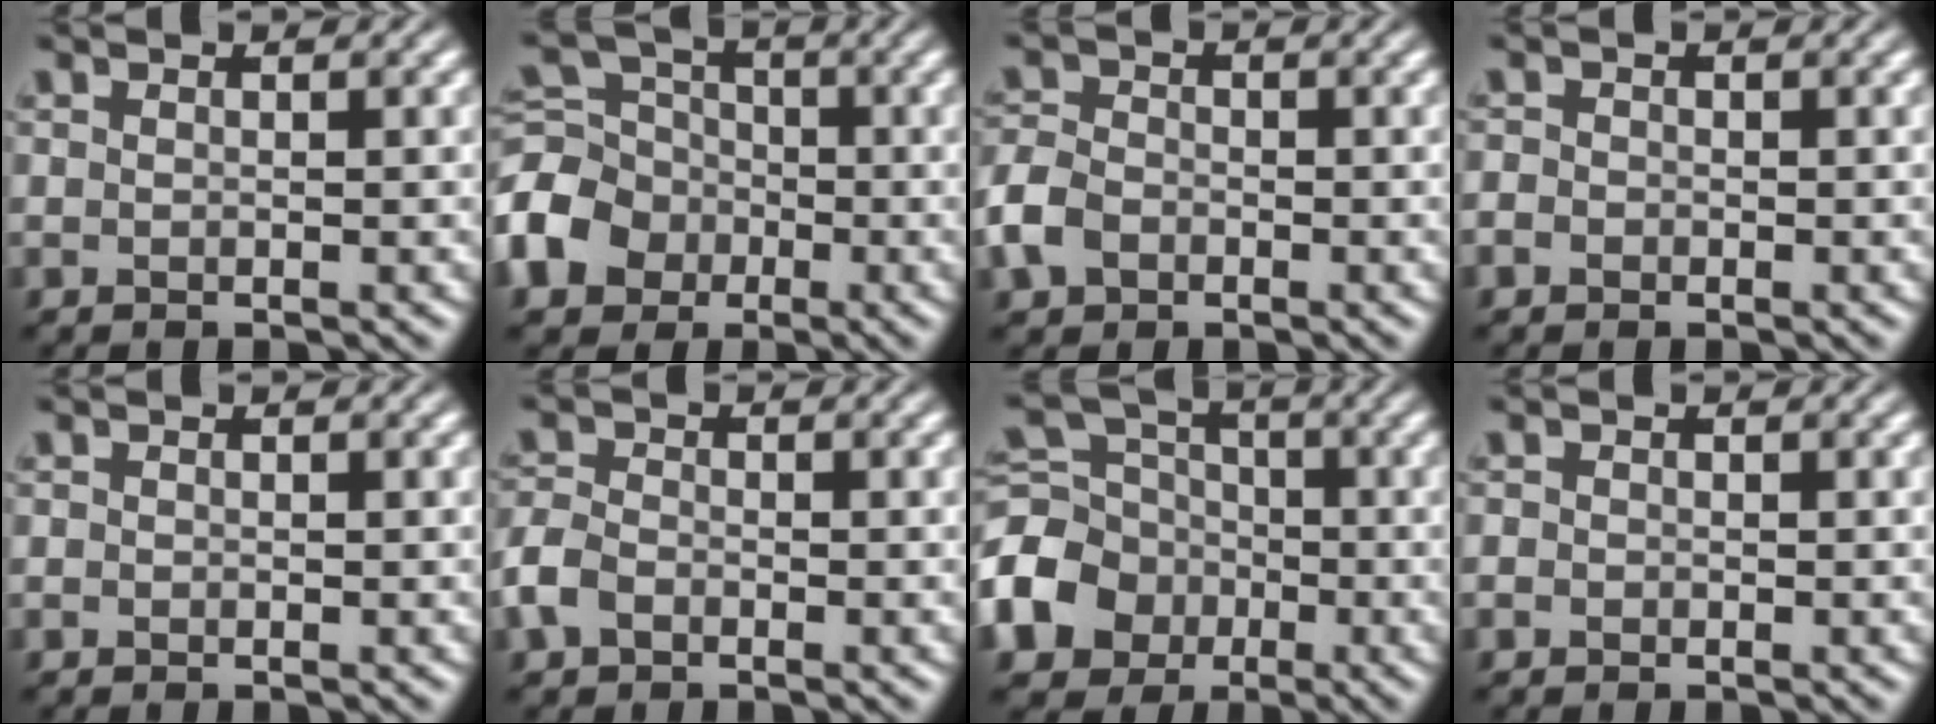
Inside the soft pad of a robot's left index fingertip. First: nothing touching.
{"total": 7.2, "force": [-2.5, 5.9, 3.2], "torque": [-0.081, 0.009, -0.073]}
{"total": 3.3, "force": [-1.5, 2.5, 1.6], "torque": [-0.042, 0.006, -0.041]}
{"total": 0.9, "force": [-0.5, 0.7, 0.1], "torque": [0.002, 0.004, -0.016]}
{"total": 0.0}
{"total": 2.5, "force": [-1.2, 1.7, 1.3], "torque": [-0.033, 0.006, -0.037]}
{"total": 8.1, "force": [-2.9, 6.6, 3.5], "torque": [-0.092, 0.001, -0.075]}
{"total": 0.6, "force": [-0.3, 0.5, 0.0], "torque": [0.004, 0.003, -0.009]}